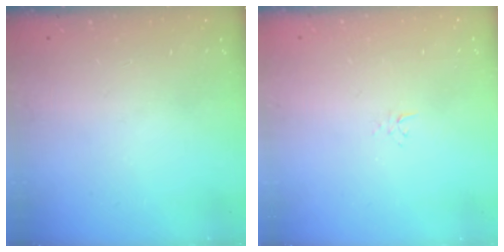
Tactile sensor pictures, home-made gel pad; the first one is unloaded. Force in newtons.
{"total": 2.6, "press": 2.6, "slide": 0.3}